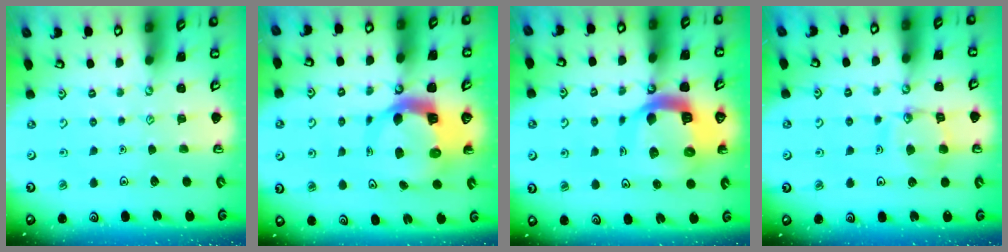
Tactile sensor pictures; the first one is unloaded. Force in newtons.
{"total": 9.2, "press": 9.1, "slide": 1.2}
{"total": 15.5, "press": 15.4, "slide": 1.9}
{"total": 13.3, "press": 13.2, "slide": 1.2}